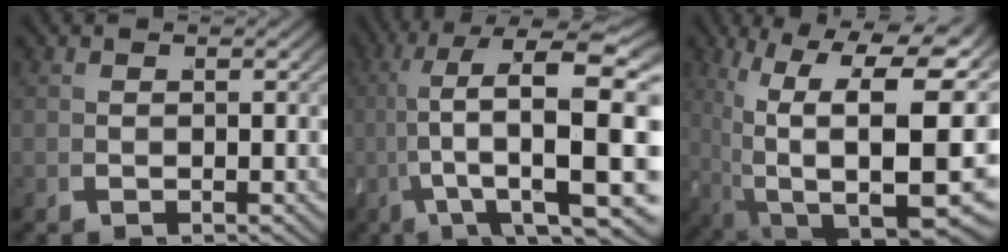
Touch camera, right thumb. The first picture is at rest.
{"total": 16.3, "force": [1.4, 7.7, 14.4], "torque": [-0.261, -0.031, 0.047]}
{"total": 17.6, "force": [-0.4, 10.0, 14.5], "torque": [-0.237, -0.063, 0.027]}